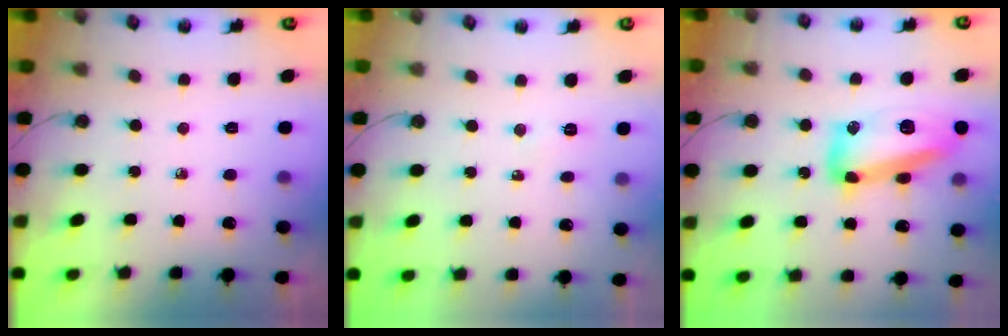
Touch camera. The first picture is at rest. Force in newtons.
{"total": 2.8, "press": 2.6, "slide": 0.9}
{"total": 15.6, "press": 15.6, "slide": 1.2}